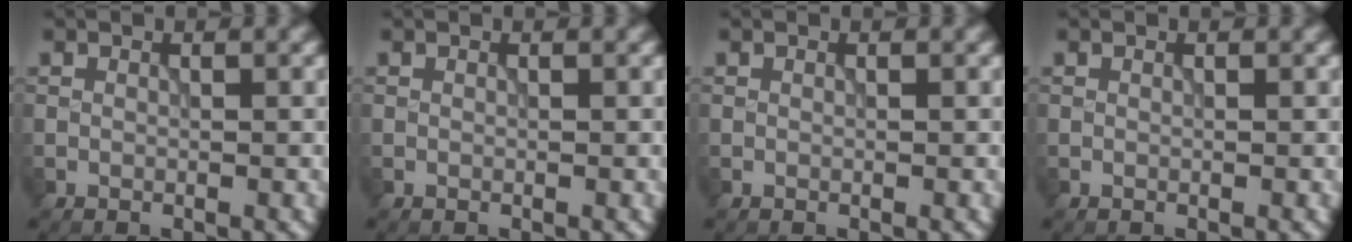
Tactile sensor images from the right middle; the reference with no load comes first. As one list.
[{"total": 0.0}, {"total": 0.0}, {"total": 0.0}]